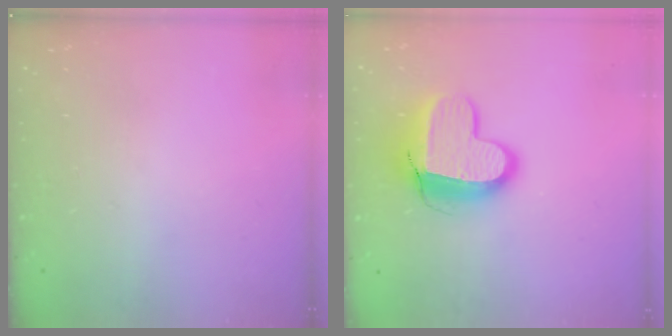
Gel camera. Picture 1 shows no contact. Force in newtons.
{"total": 13.4, "press": 13.3, "slide": 1.3}